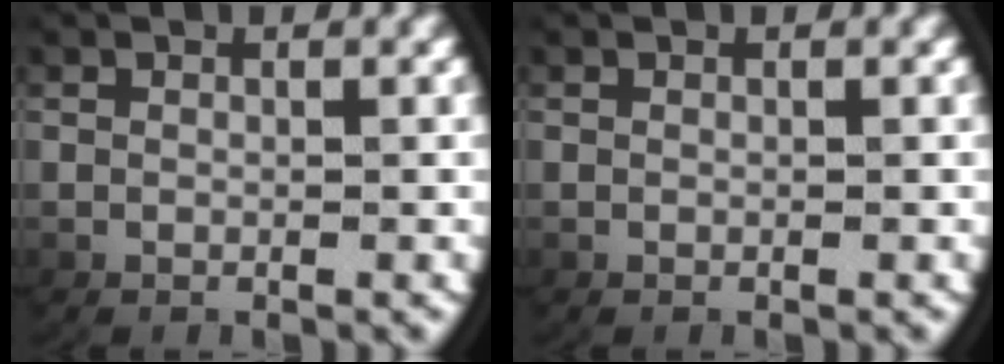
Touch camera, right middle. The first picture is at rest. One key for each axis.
{"total": 0.0}